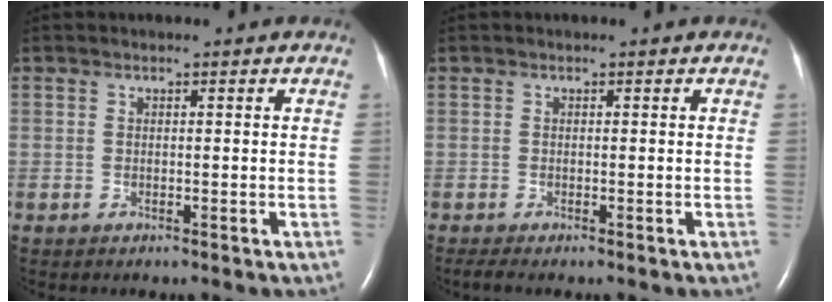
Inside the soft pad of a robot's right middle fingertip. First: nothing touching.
{"total": 1.0, "force": [-0.8, -0.1, 0.6], "torque": [-0.019, -0.006, -0.016]}